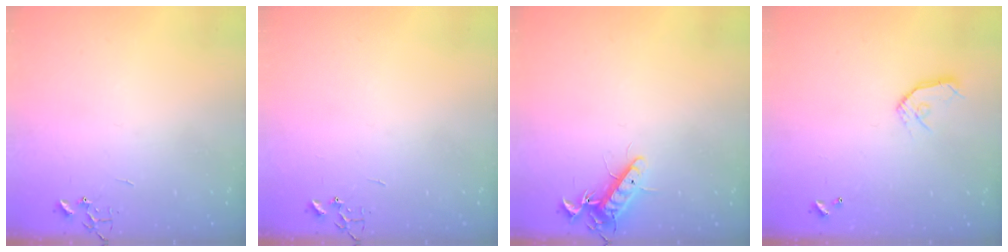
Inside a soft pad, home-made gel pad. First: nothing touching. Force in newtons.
{"total": 0.0}
{"total": 11.3, "press": 11.2, "slide": 1.5}
{"total": 8.8, "press": 8.8, "slide": 0.6}